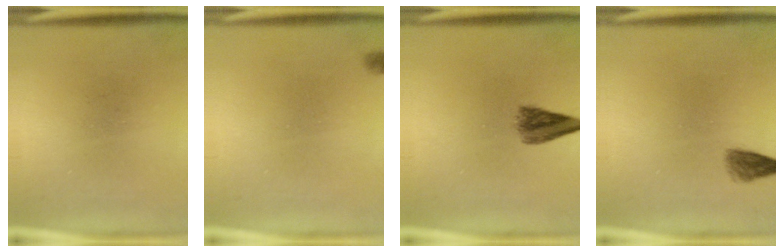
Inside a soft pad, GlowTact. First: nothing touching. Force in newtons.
{"total": 0.7}
{"total": 4.3}
{"total": 2.0}